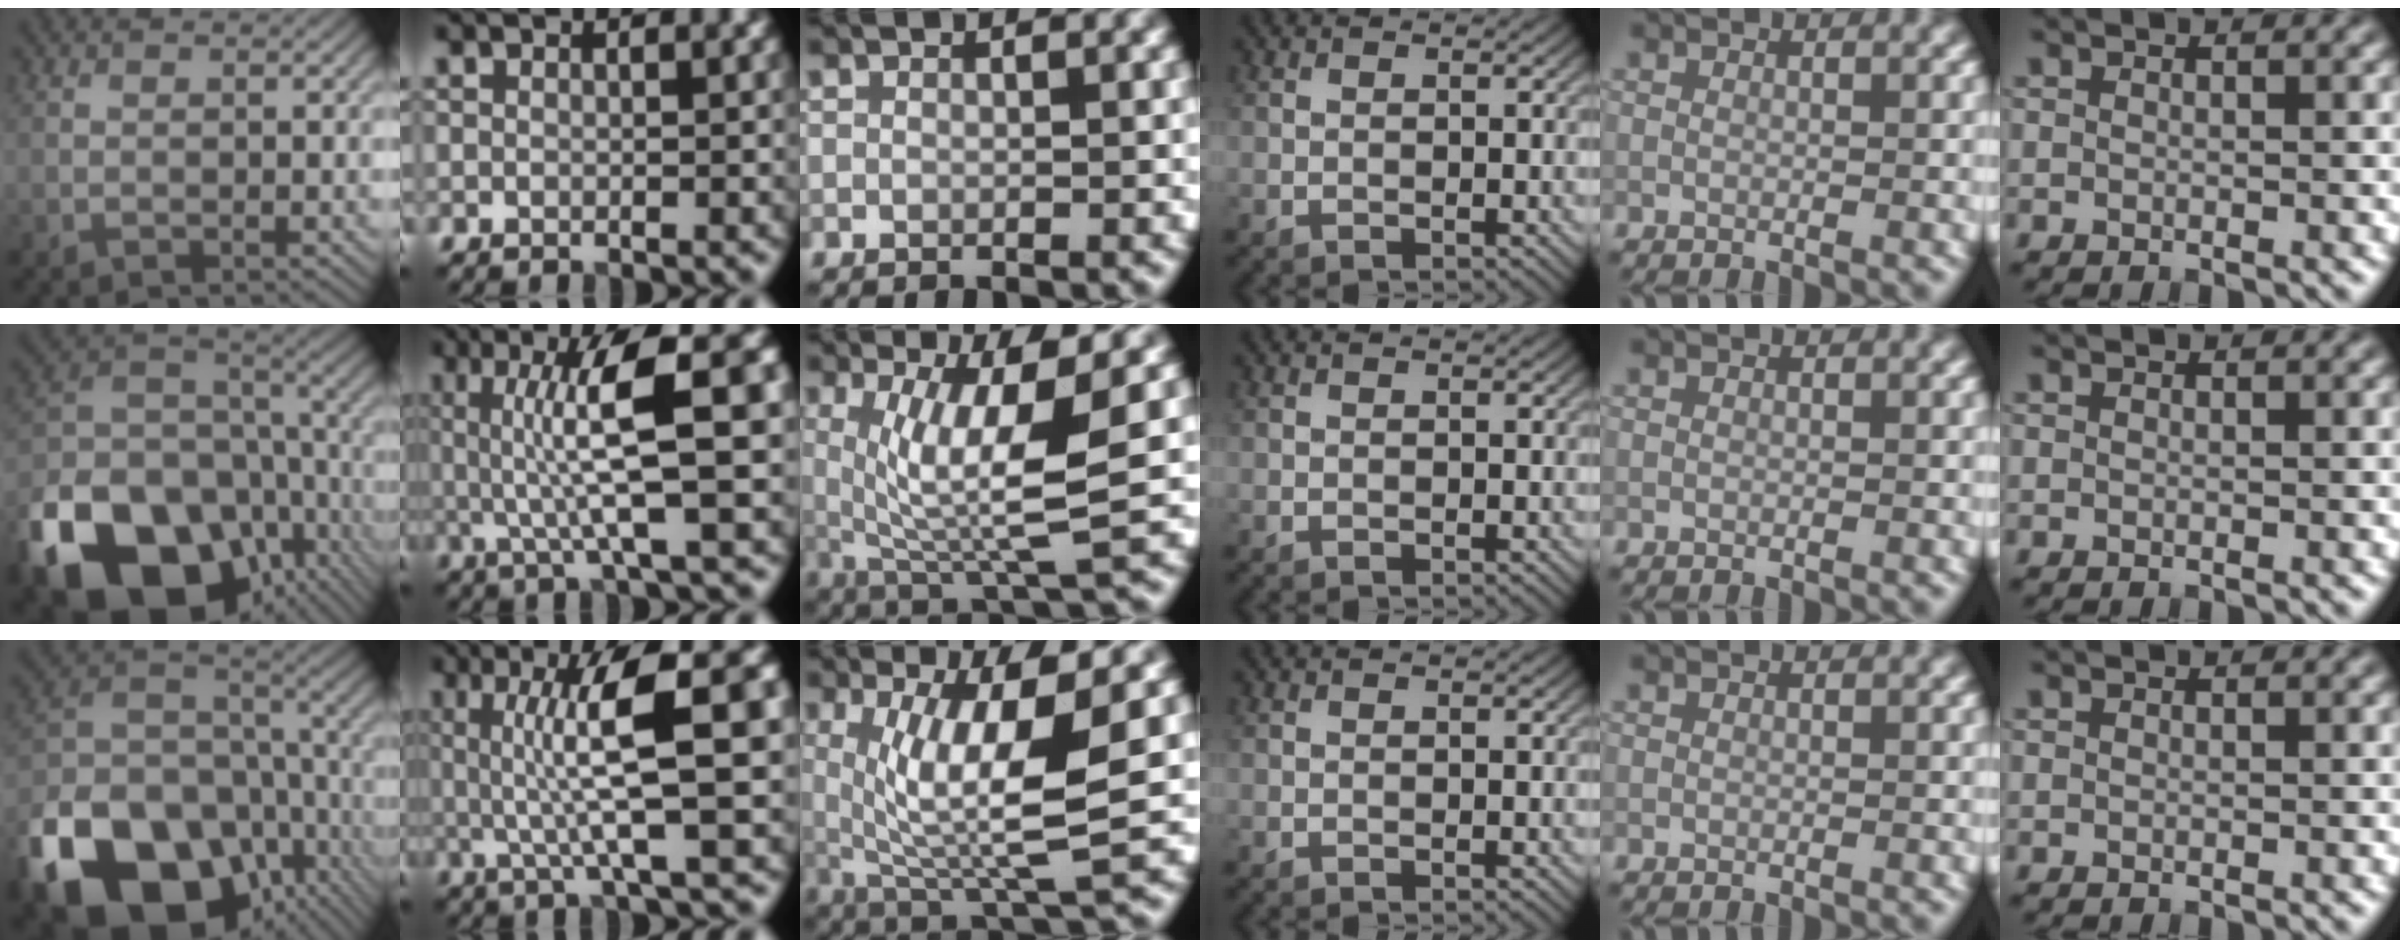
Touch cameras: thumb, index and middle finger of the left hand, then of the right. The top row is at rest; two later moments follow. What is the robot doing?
{"motion": "lift_and_place", "object": "calculator"}